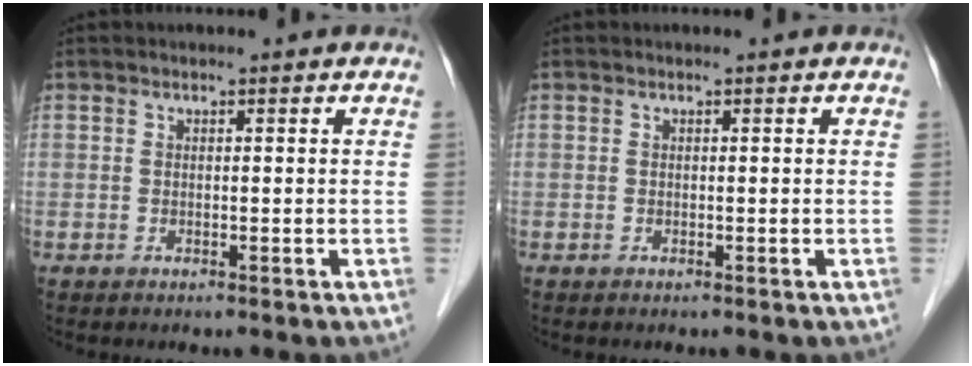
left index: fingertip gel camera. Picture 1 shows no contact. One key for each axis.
{"total": 0.0}